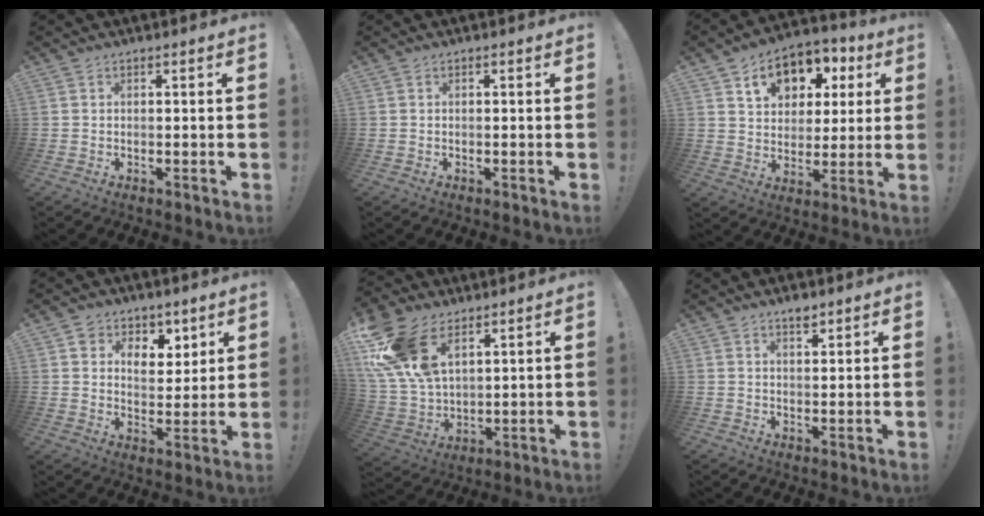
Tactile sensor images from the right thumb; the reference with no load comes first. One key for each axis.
{"total": 0.0}
{"total": 13.6, "fx": 6.1, "fy": 10.0, "fz": 6.8, "tx": -0.093, "ty": -0.026, "tz": 0.114}
{"total": 7.9, "fx": 4.8, "fy": 6.0, "fz": 1.7, "tx": -0.027, "ty": -0.034, "tz": 0.094}
{"total": 18.8, "fx": 9.3, "fy": 11.2, "fz": 11.8, "tx": -0.240, "ty": -0.045, "tz": 0.177}
{"total": 2.8, "fx": 2.2, "fy": 0.9, "fz": 1.4, "tx": -0.014, "ty": -0.015, "tz": 0.036}